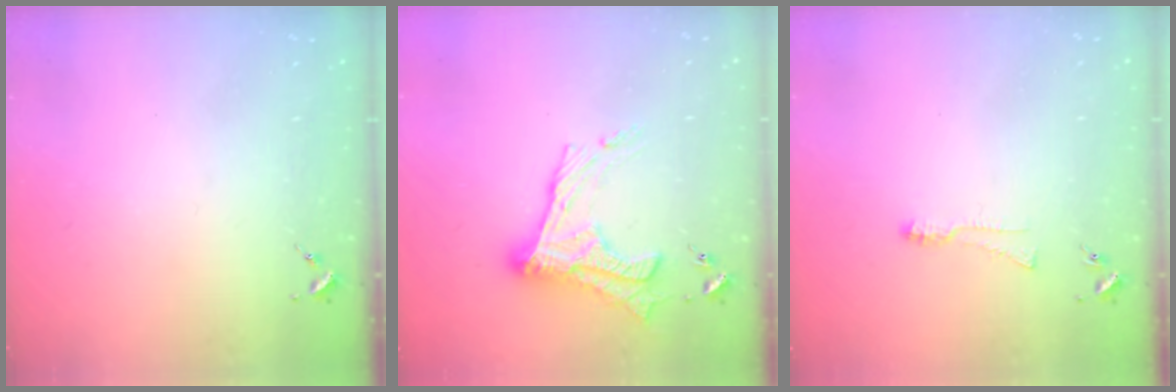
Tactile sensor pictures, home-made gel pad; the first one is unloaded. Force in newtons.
{"total": 17.8, "press": 17.8, "slide": 1.0}
{"total": 6.9, "press": 6.8, "slide": 0.8}